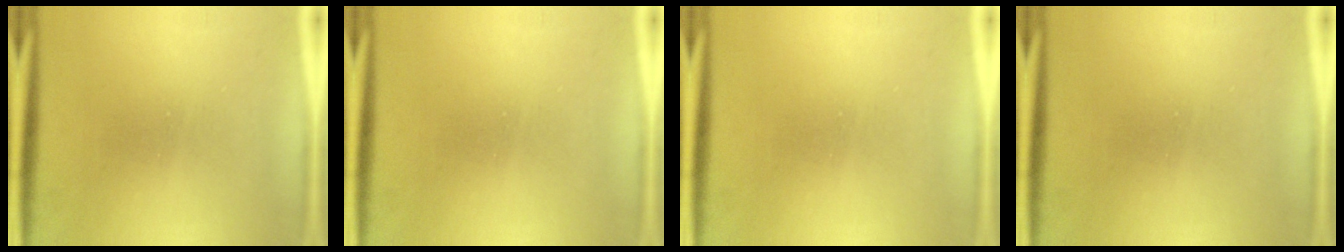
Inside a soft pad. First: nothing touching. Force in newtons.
{"total": 0.0}
{"total": 0.0}
{"total": 0.0}